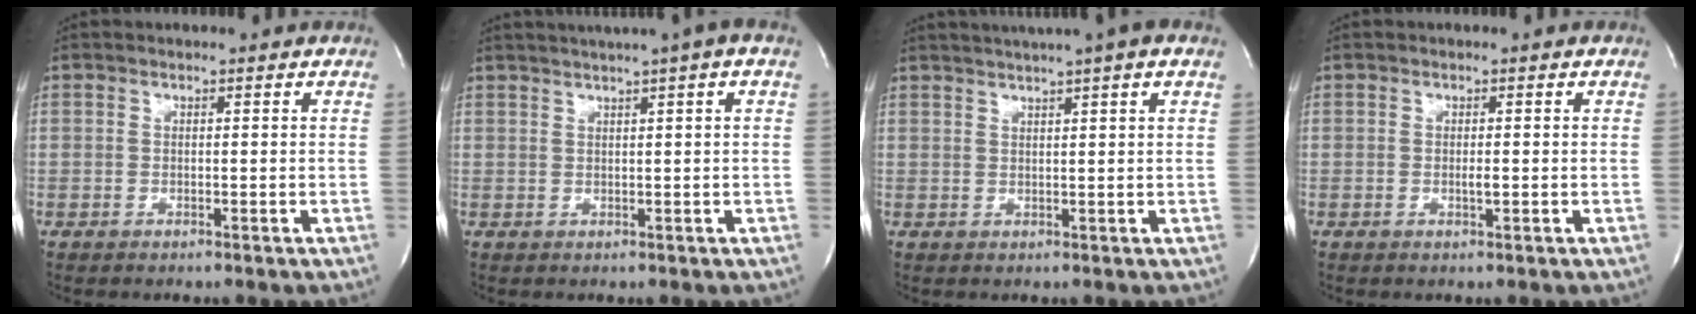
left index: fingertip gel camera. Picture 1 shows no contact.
{"total": 6.6, "force": [4.5, -0.7, 4.9], "torque": [-0.077, 0.028, 0.059]}
{"total": 9.1, "force": [6.9, -0.2, 6.0], "torque": [-0.100, 0.032, 0.084]}
{"total": 0.9, "force": [-0.2, 0.2, 0.9], "torque": [-0.015, -0.002, -0.002]}